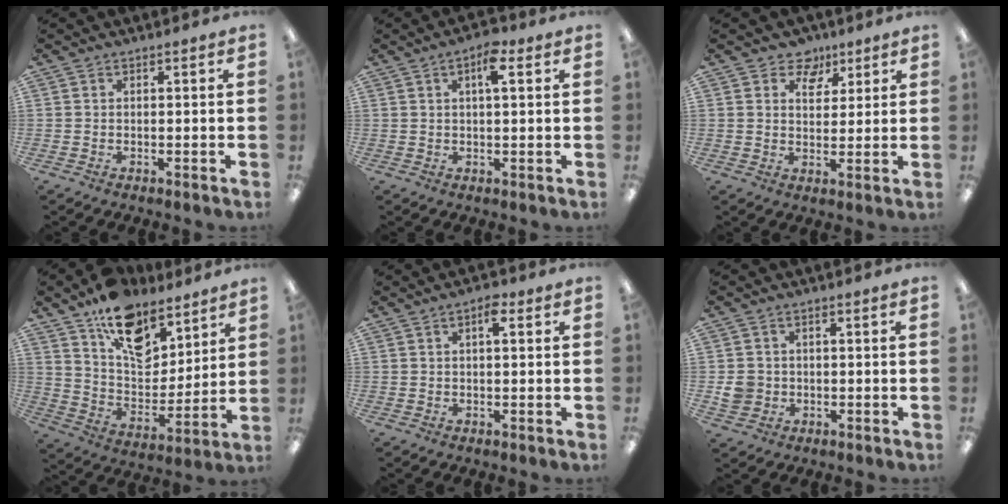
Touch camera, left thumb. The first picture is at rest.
{"total": 5.3, "force": [2.6, 1.7, 4.3], "torque": [-0.068, -0.001, 0.038]}
{"total": 6.3, "force": [4.1, 4.4, 1.8], "torque": [-0.021, -0.019, 0.072]}
{"total": 15.7, "force": [11.0, 8.6, 7.2], "torque": [-0.116, -0.069, 0.201]}
{"total": 3.7, "force": [1.8, 1.4, 2.9], "torque": [-0.030, -0.005, 0.023]}
{"total": 4.4, "force": [-0.2, 4.2, 1.3], "torque": [-0.018, 0.008, -0.002]}